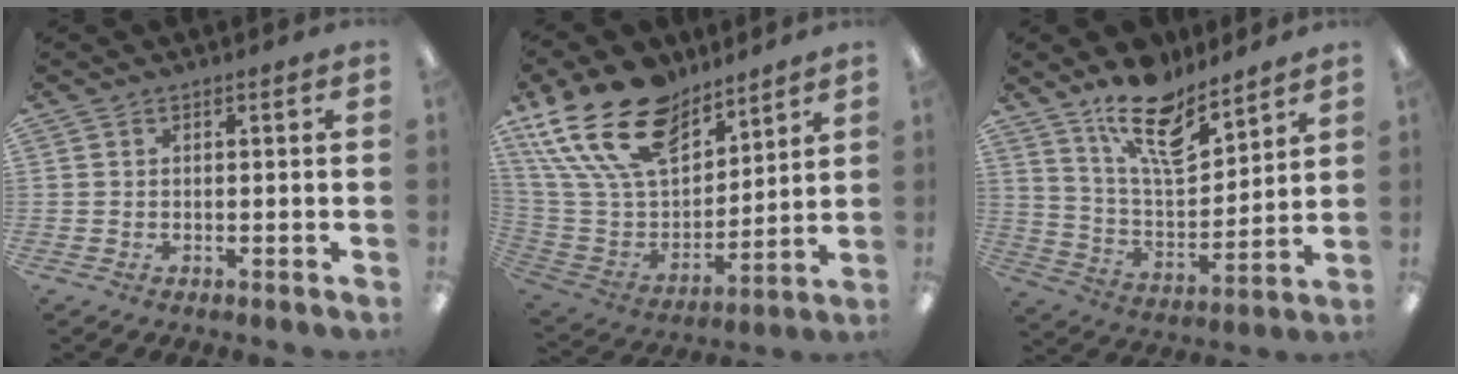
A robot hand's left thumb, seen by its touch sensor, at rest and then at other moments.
{"total": 23.0, "force": [14.4, 13.0, 12.2], "torque": [-0.267, -0.083, 0.266]}
{"total": 16.1, "force": [12.0, 6.1, 8.9], "torque": [-0.149, -0.075, 0.209]}